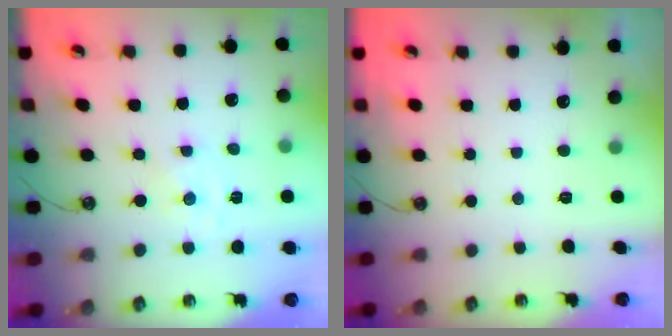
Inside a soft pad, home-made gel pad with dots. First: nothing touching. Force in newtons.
{"total": 0.0}